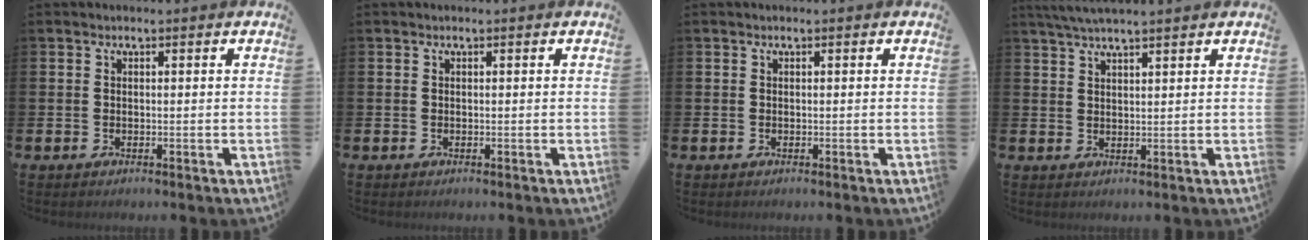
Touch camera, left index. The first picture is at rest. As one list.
[{"total": 0.0}, {"total": 0.0}, {"total": 3.7, "force": [3.4, 0.1, 1.5], "torque": [-0.043, -0.002, 0.063]}]